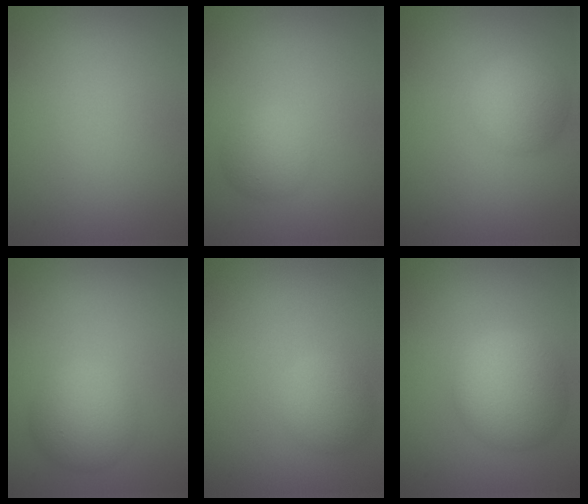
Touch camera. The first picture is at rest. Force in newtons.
{"total": 2.5, "press": 2.5, "slide": 0.1}
{"total": 3.5, "press": 3.4, "slide": 0.3}
{"total": 4.4, "press": 4.4, "slide": 0.0}
{"total": 3.0, "press": 3.0, "slide": 0.1}
{"total": 6.1, "press": 6.1, "slide": 0.3}